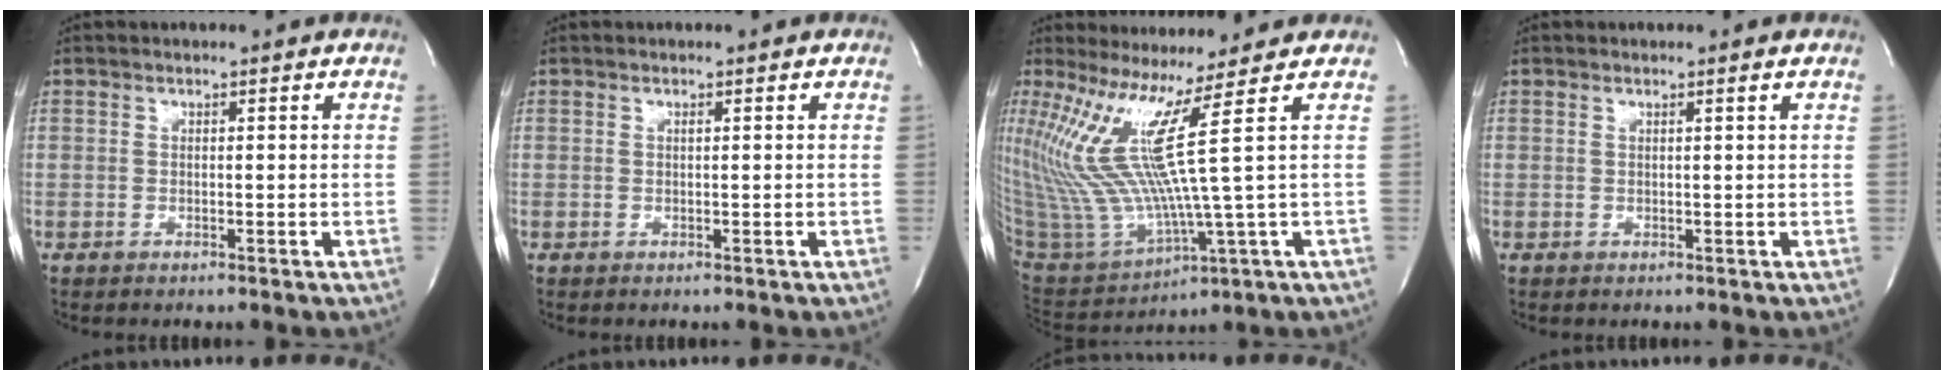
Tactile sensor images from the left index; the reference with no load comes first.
{"total": 0.0}
{"total": 13.3, "force": [6.1, -2.9, 11.4], "torque": [-0.248, -0.023, 0.125]}
{"total": 0.7, "force": [0.1, -0.4, 0.6], "torque": [-0.022, -0.009, 0.006]}